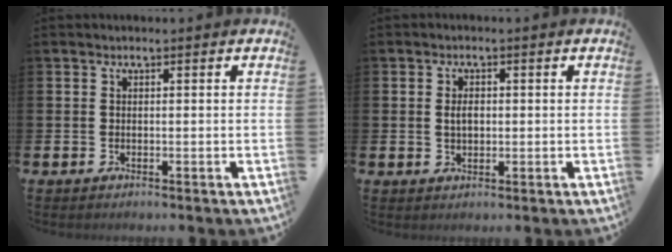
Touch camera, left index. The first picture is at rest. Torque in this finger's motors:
{"motor_torque": [0.14, -0.06, 0.03, 0.07]}